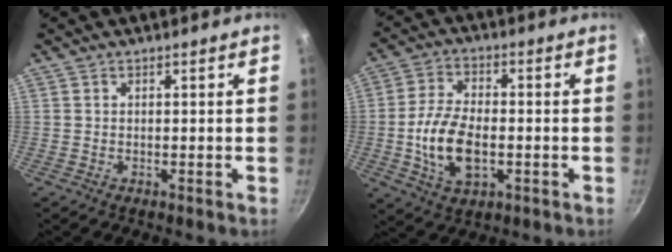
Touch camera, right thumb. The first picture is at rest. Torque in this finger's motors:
{"motor_torque": [-0.30, 0.44, 0.78, 0.33, 0.11]}